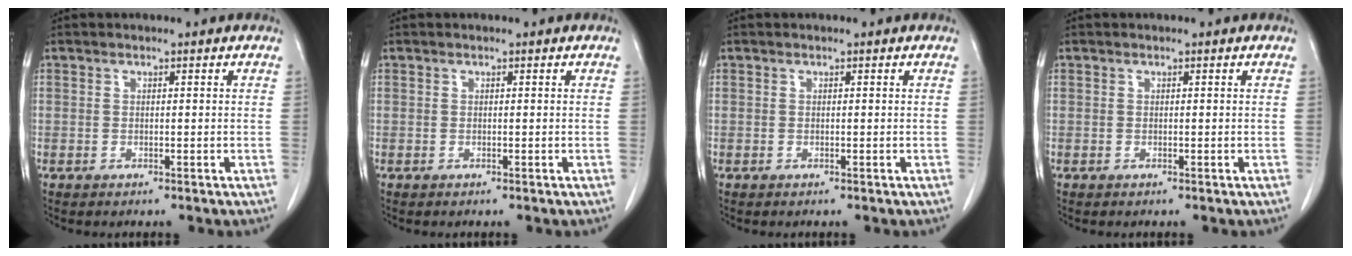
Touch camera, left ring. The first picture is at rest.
{"total": 0.0}
{"total": 0.0}
{"total": 0.0}